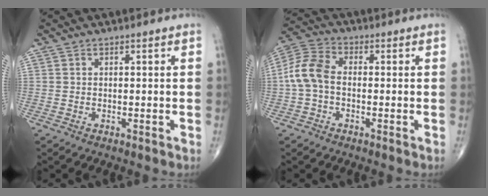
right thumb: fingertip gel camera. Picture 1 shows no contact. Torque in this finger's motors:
{"motor_torque": [-0.12, 0.44, 0.80, -0.05, 0.27]}